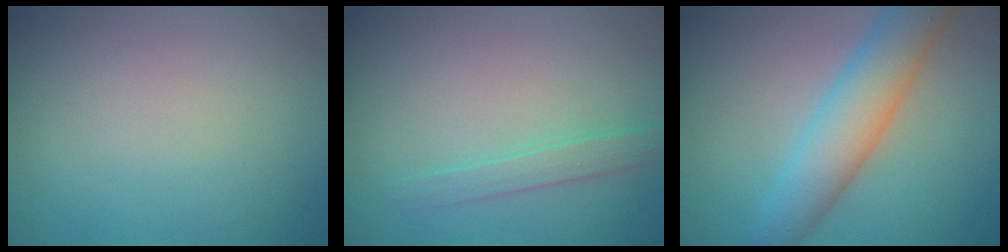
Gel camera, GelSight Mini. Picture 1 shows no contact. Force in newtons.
{"total": 1.3, "press": 1.3, "slide": 0.1}
{"total": 5.5, "press": 5.5, "slide": 0.0}